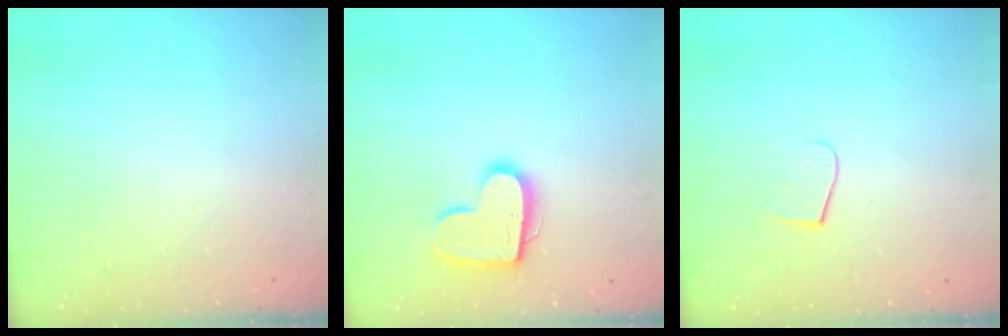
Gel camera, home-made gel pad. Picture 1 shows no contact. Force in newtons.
{"total": 14.5, "press": 14.5, "slide": 0.8}
{"total": 5.8, "press": 5.8, "slide": 0.7}